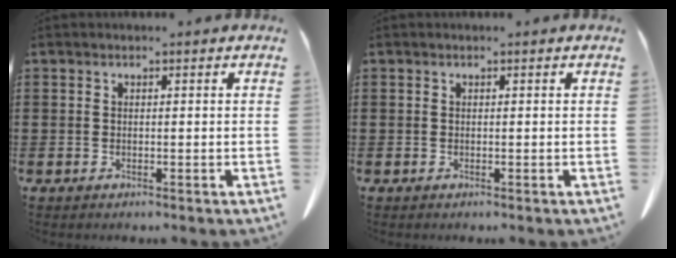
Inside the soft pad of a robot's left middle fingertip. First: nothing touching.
{"total": 0.0}